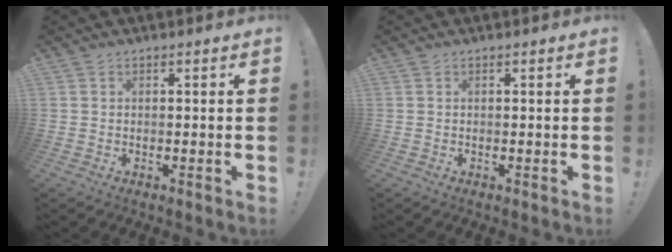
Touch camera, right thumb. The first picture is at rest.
{"total": 0.0}